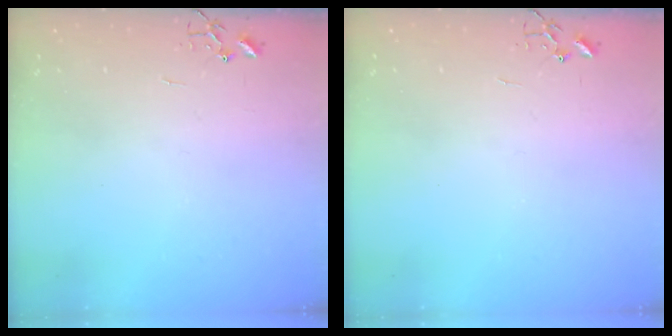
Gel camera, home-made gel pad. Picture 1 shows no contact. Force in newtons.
{"total": 0.0}